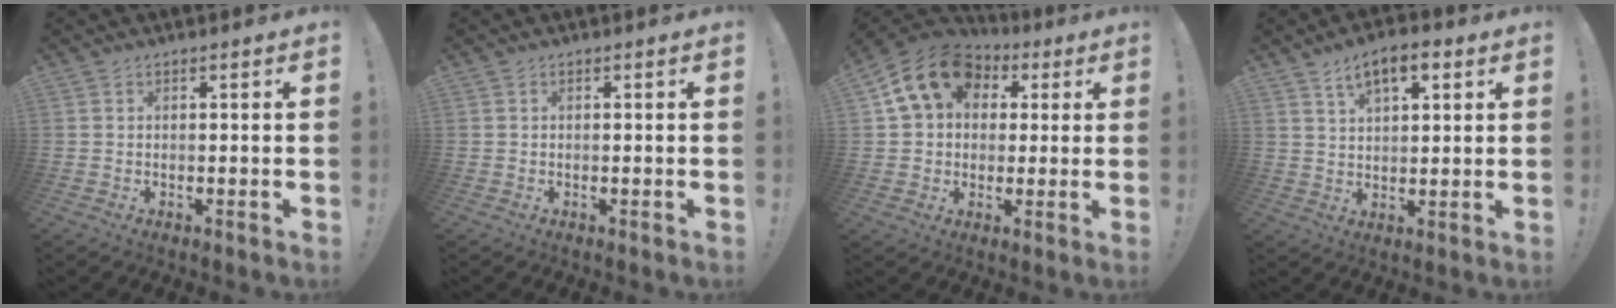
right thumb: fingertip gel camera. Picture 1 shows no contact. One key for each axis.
{"total": 0.0}
{"total": 14.9, "fx": 5.6, "fy": 11.2, "fz": 8.0, "tx": -0.120, "ty": -0.009, "tz": 0.106}
{"total": 7.7, "fx": 4.2, "fy": 3.5, "fz": 5.4, "tx": -0.080, "ty": -0.012, "tz": 0.072}